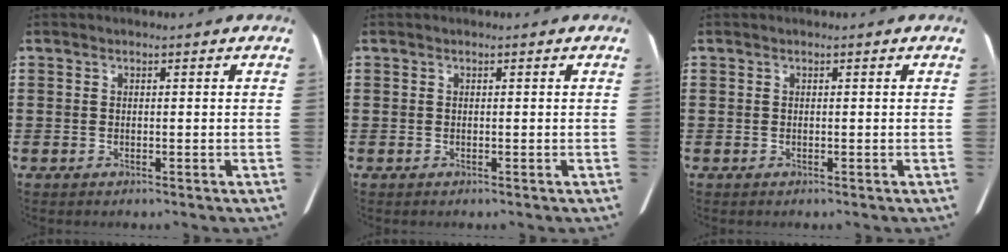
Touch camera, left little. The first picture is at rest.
{"total": 0.0}
{"total": 0.0}